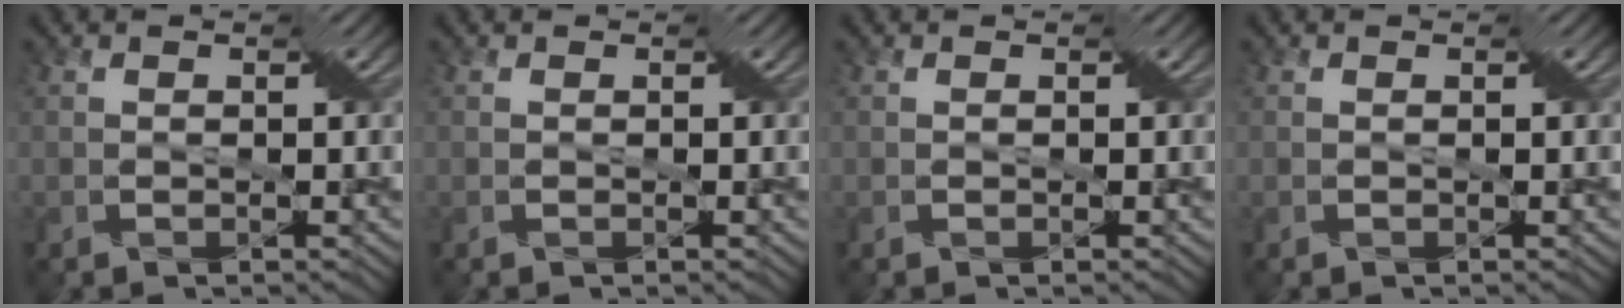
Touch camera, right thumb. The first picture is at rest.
{"total": 0.0}
{"total": 0.0}
{"total": 0.0}